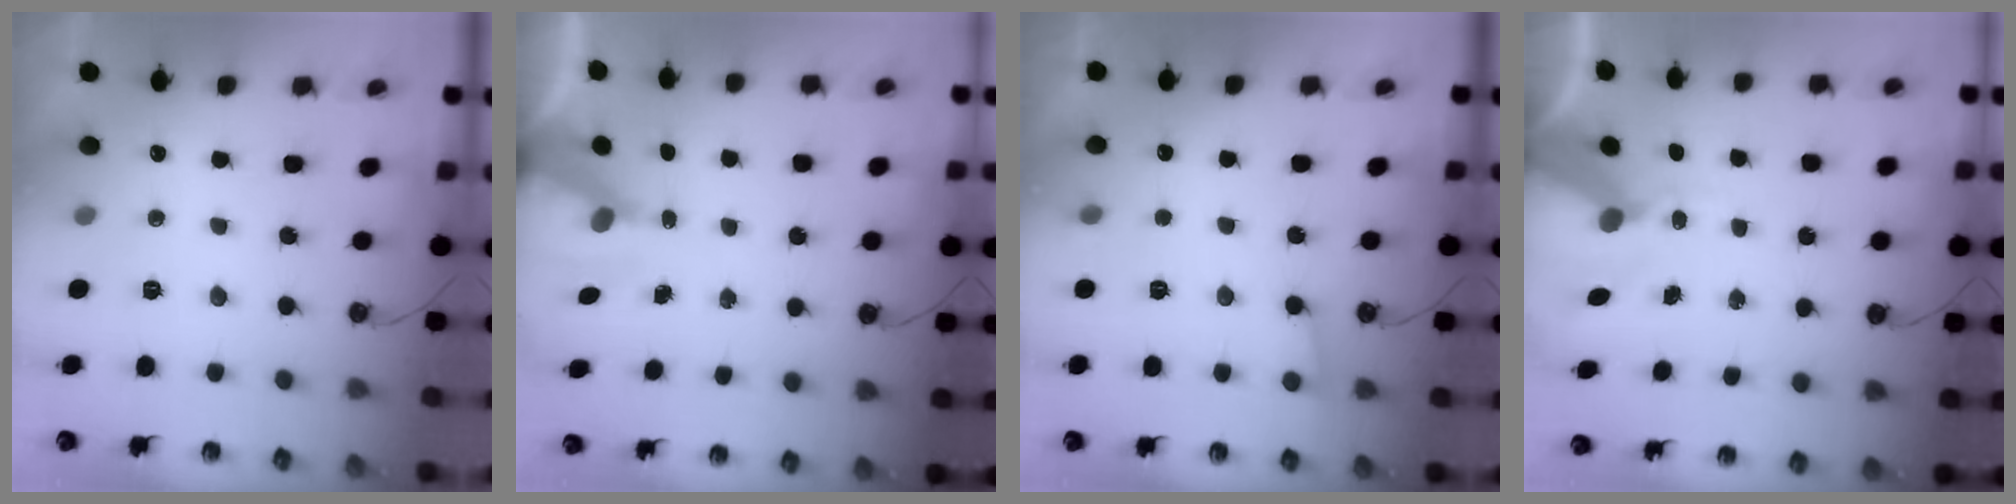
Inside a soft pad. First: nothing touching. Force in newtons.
{"total": 7.7, "press": 7.7, "slide": 0.9}
{"total": 6.5, "press": 6.5, "slide": 0.5}
{"total": 11.5, "press": 11.4, "slide": 1.6}